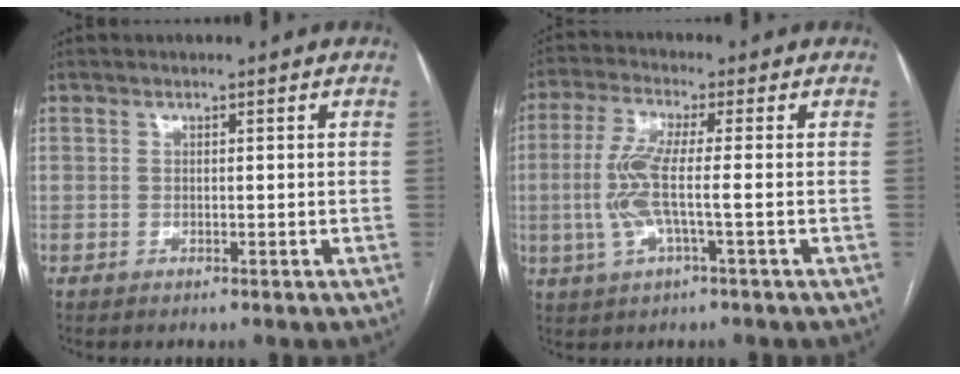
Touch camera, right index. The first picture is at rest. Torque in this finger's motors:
{"motor_torque": [1.22, -0.40, 0.71, 0.21]}